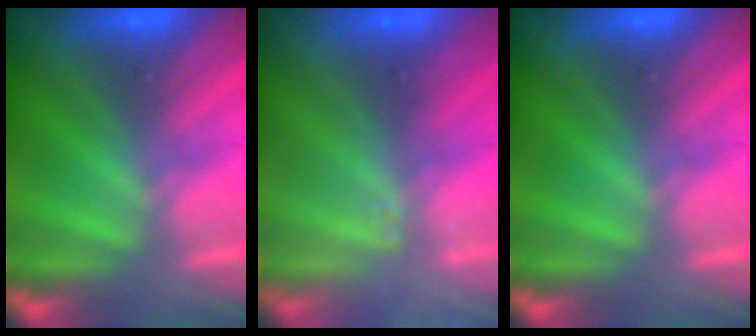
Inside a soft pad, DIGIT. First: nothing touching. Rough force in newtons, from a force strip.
{"total": 2.4}
{"total": 0.0}